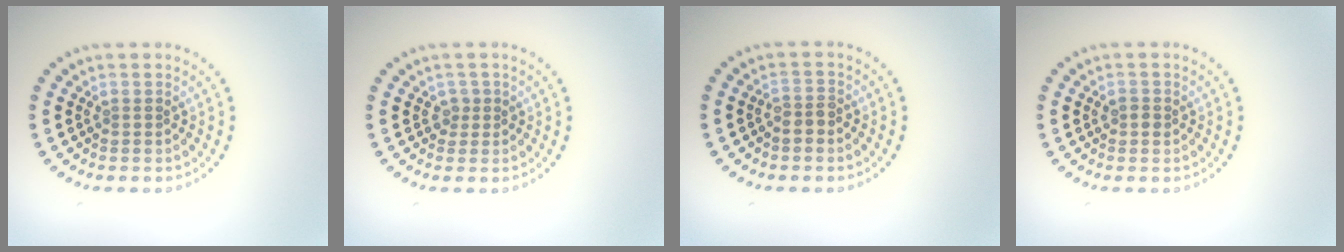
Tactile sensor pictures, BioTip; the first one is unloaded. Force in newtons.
{"total": 1.1, "press": 0.8, "slide": 0.7}
{"total": 1.7, "press": 1.3, "slide": 1.1}
{"total": 1.0, "press": 1.0, "slide": 0.1}